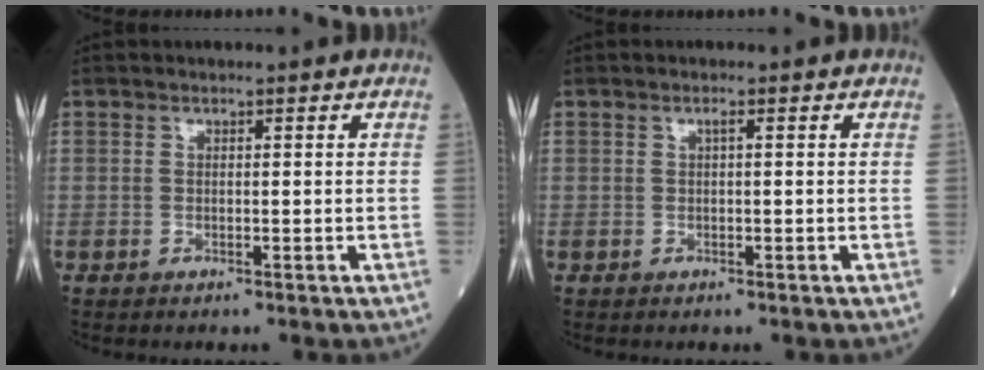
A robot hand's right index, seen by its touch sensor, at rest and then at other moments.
{"total": 0.6, "force": [0.1, 0.0, 0.6], "torque": [-0.011, 0.001, 0.002]}